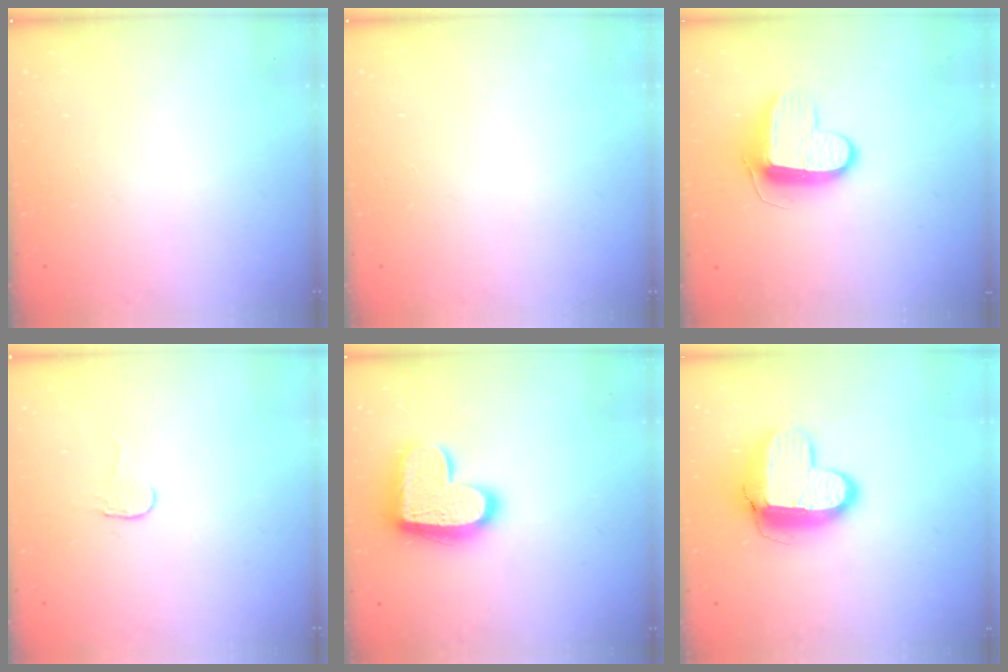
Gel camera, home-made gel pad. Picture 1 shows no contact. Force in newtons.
{"total": 0.0}
{"total": 9.6, "press": 9.6, "slide": 0.6}
{"total": 2.7, "press": 2.7, "slide": 0.2}
{"total": 17.2, "press": 17.1, "slide": 1.3}
{"total": 13.3, "press": 13.3, "slide": 1.0}